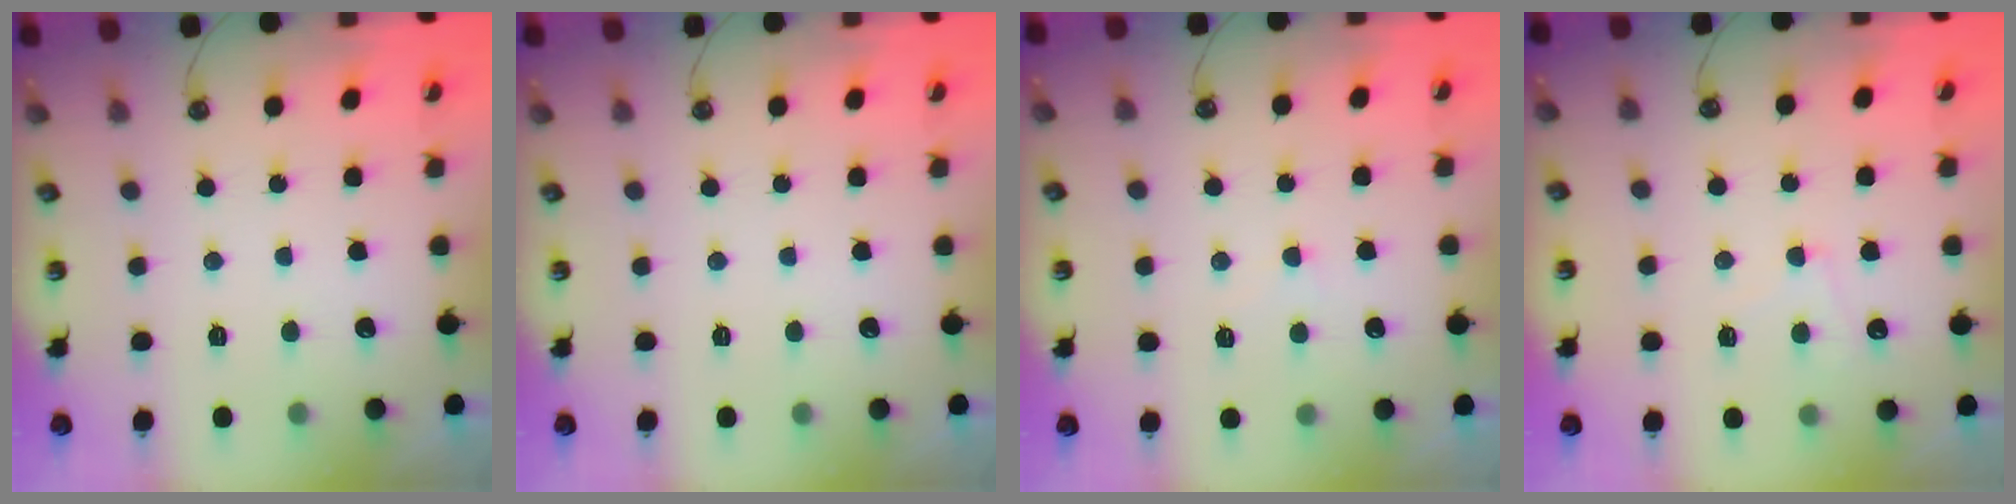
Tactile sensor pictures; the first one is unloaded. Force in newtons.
{"total": 0.0}
{"total": 4.6, "press": 4.6, "slide": 0.4}
{"total": 1.0, "press": 0.9, "slide": 0.5}